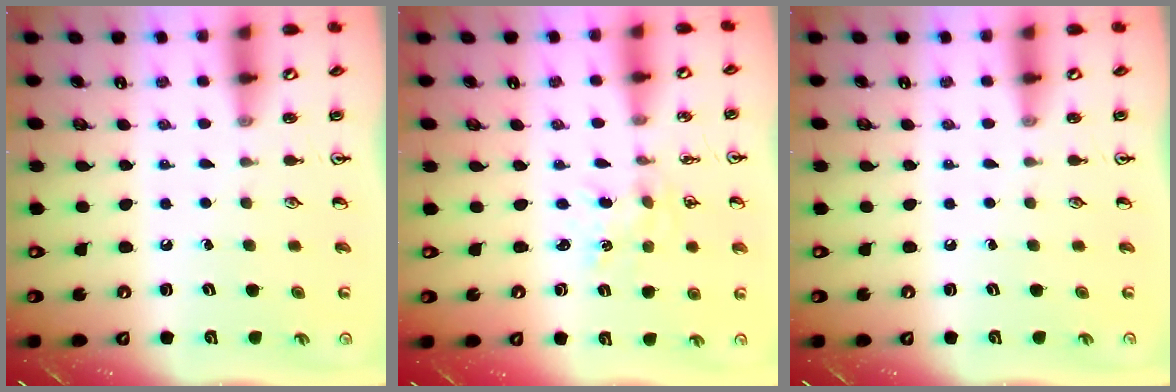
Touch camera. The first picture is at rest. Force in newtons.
{"total": 0.0}
{"total": 0.0}